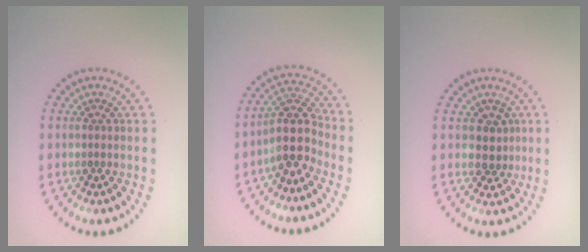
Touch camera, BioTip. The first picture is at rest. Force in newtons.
{"total": 3.8, "press": 3.0, "slide": 2.3}
{"total": 1.9, "press": 1.5, "slide": 1.2}